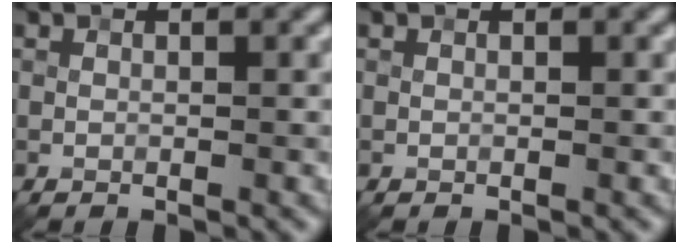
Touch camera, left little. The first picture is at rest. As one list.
[{"total": 0.0}]